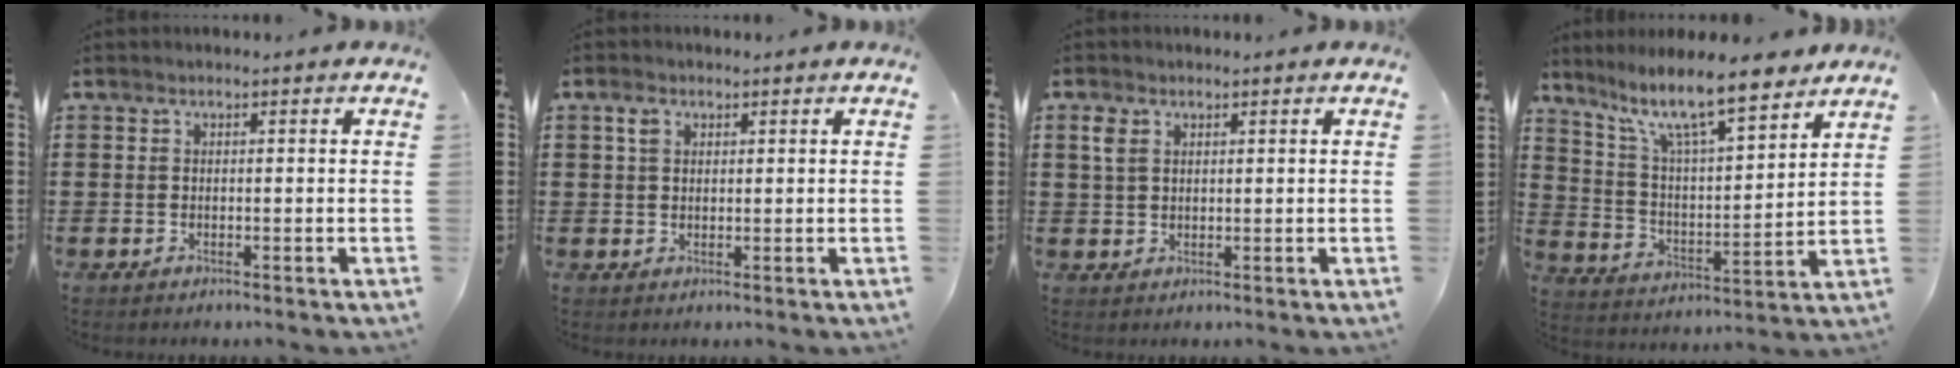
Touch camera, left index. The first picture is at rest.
{"total": 2.1, "force": [1.0, 1.3, 1.3], "torque": [-0.031, 0.006, 0.019]}
{"total": 2.5, "force": [1.2, 1.6, 1.5], "torque": [-0.037, 0.007, 0.022]}
{"total": 10.6, "force": [8.7, 1.6, 5.8], "torque": [-0.133, -0.044, 0.149]}